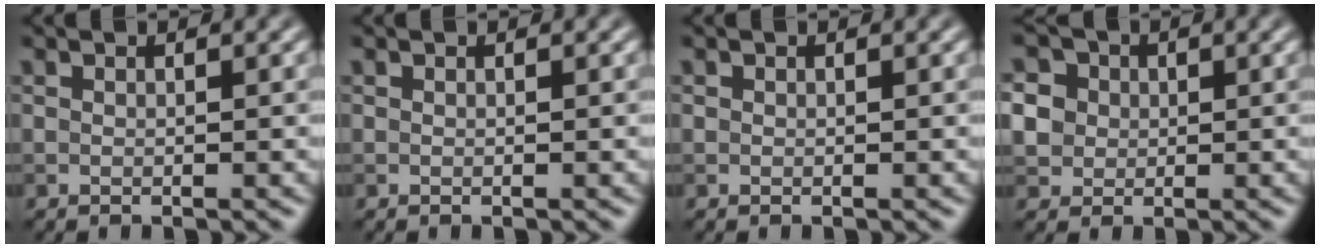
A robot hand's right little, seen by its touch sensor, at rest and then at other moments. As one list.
[{"total": 0.0}, {"total": 0.0}, {"total": 5.2, "force": [0.9, 4.7, 2.0], "torque": [-0.048, 0.026, 0.009]}]